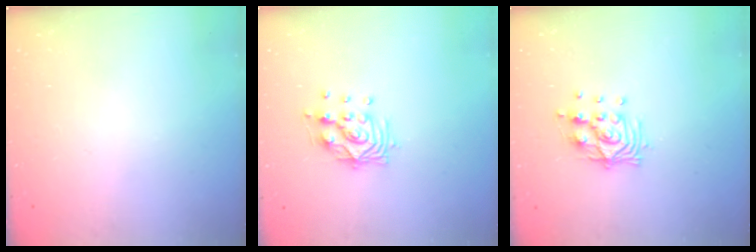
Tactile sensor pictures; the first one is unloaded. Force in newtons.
{"total": 10.6, "press": 10.5, "slide": 0.8}
{"total": 11.0, "press": 11.0, "slide": 1.3}